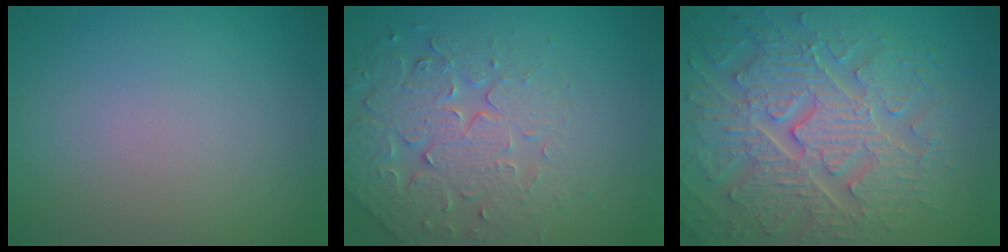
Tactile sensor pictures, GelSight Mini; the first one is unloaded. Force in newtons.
{"total": 4.8, "press": 4.7, "slide": 1.1}
{"total": 8.8, "press": 6.5, "slide": 6.0}